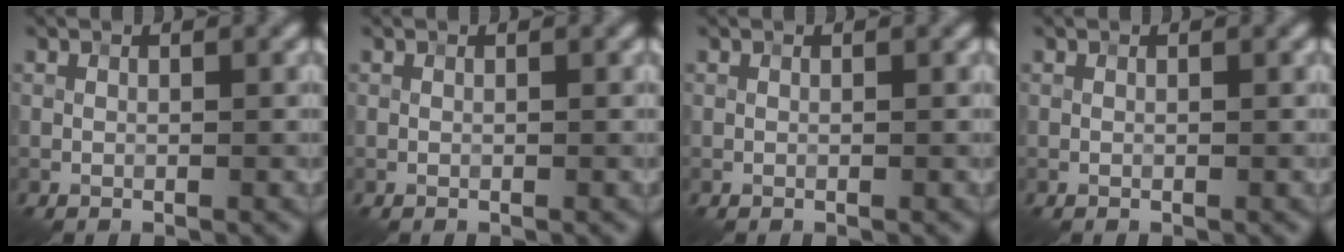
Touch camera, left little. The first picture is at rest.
{"total": 0.0}
{"total": 0.0}
{"total": 0.0}